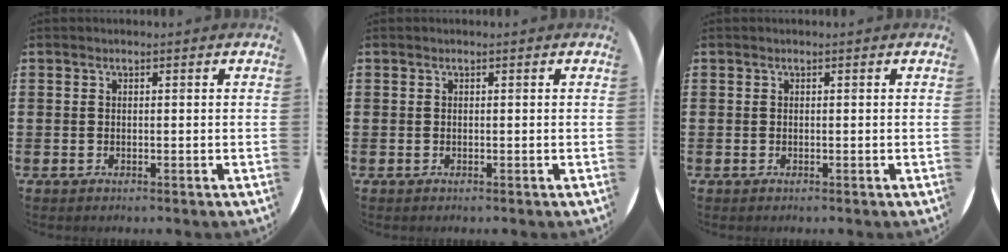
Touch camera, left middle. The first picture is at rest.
{"total": 0.0}
{"total": 0.0}